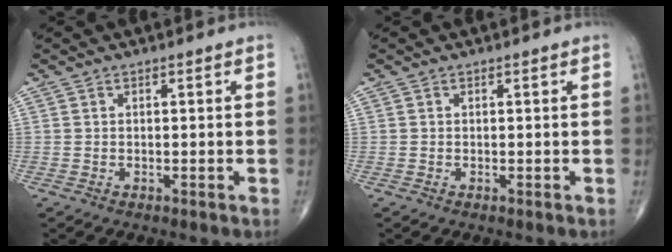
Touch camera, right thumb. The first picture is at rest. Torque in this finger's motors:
{"motor_torque": [-0.22, -0.02, -0.18, 0.00, 0.01]}